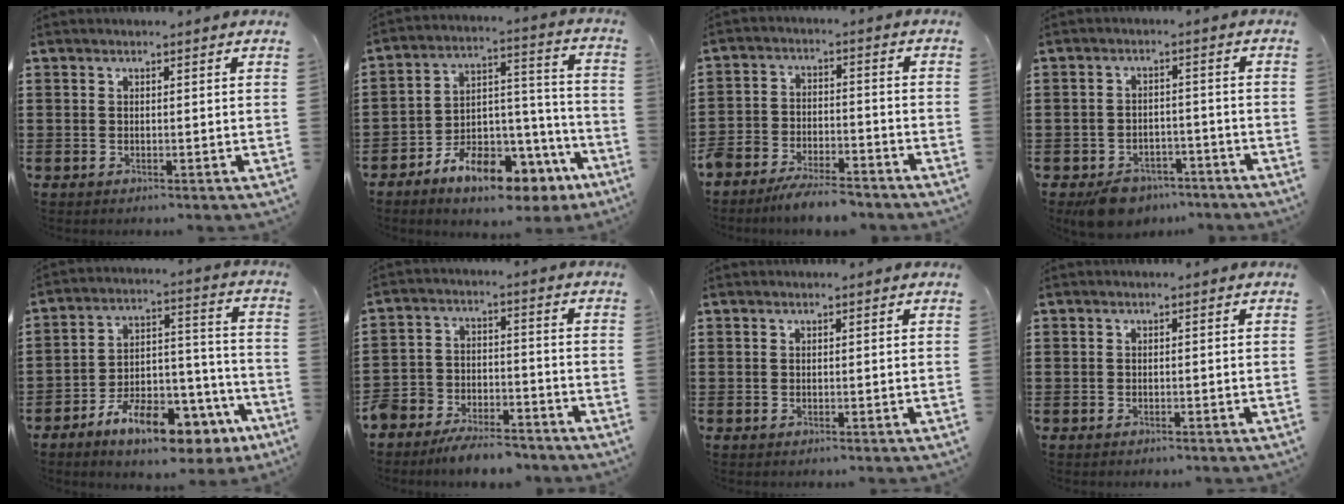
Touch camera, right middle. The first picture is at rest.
{"total": 10.2, "force": [-7.9, 4.2, 4.9], "torque": [-0.079, 0.035, -0.143]}
{"total": 6.1, "force": [-5.9, 0.9, 0.9], "torque": [-0.019, 0.010, -0.118]}
{"total": 4.4, "force": [-4.0, 1.8, 0.8], "torque": [-0.014, 0.013, -0.077]}
{"total": 11.8, "force": [-8.6, 4.3, 6.9], "torque": [-0.112, 0.040, -0.157]}
{"total": 6.5, "force": [-6.3, 1.6, 0.5], "torque": [-0.018, 0.016, -0.129]}
{"total": 0.0}
{"total": 0.5, "force": [-0.5, 0.3, 0.0], "torque": [0.001, 0.003, -0.011]}